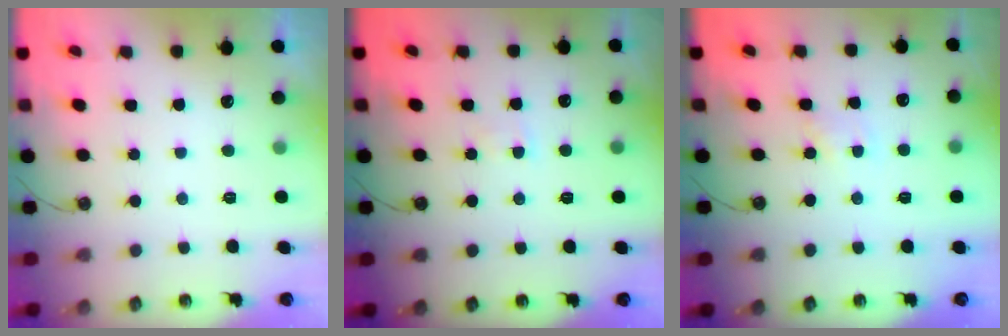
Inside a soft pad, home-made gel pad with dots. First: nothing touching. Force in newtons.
{"total": 1.7, "press": 1.7, "slide": 0.3}
{"total": 1.8, "press": 1.7, "slide": 0.3}